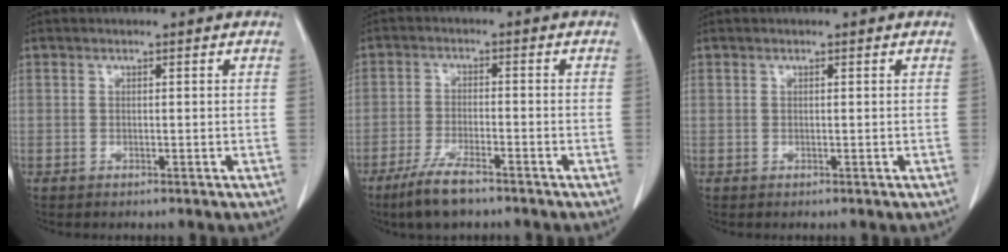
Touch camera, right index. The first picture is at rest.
{"total": 6.6, "force": [-4.9, 1.0, 4.3], "torque": [-0.091, -0.014, -0.089]}
{"total": 0.0}